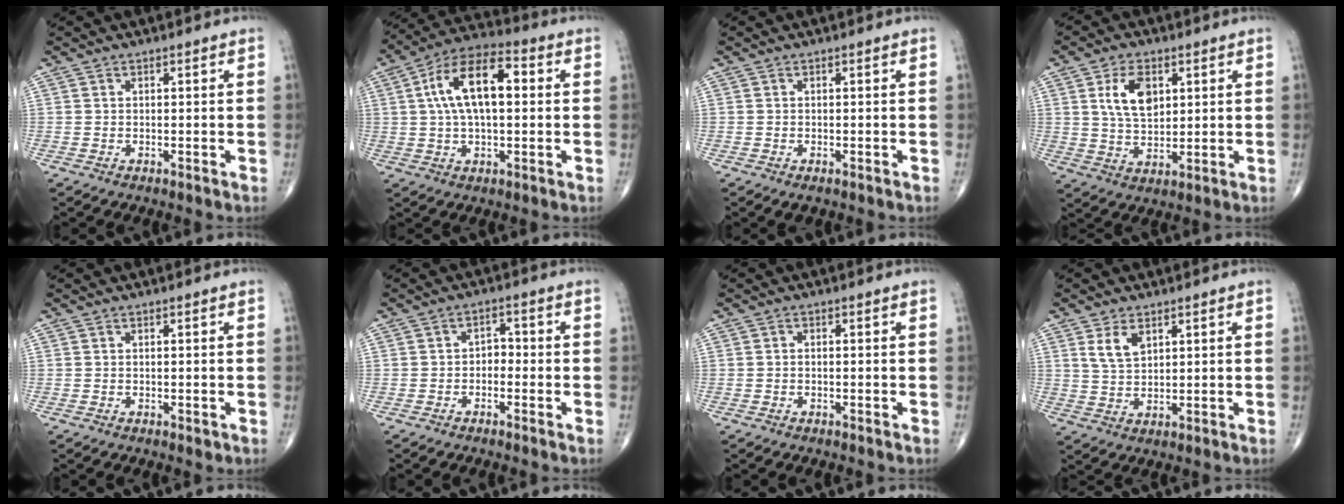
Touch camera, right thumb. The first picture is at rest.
{"total": 14.4, "force": [2.4, 6.9, 12.4], "torque": [-0.222, 0.029, 0.036]}
{"total": 1.4, "force": [-0.7, 0.7, 1.0], "torque": [-0.017, 0.002, -0.007]}
{"total": 8.7, "force": [2.9, 5.1, 6.4], "torque": [-0.102, -0.012, 0.057]}
{"total": 0.7, "force": [-0.3, 0.4, 0.6], "torque": [-0.008, -0.003, -0.002]}
{"total": 2.8, "force": [-0.9, 2.0, 1.7], "torque": [-0.010, 0.018, -0.025]}
{"total": 0.6, "force": [-0.3, 0.3, 0.4], "torque": [-0.004, 0.003, -0.008]}
{"total": 4.7, "force": [2.3, 2.6, 3.2], "torque": [-0.053, -0.012, 0.048]}